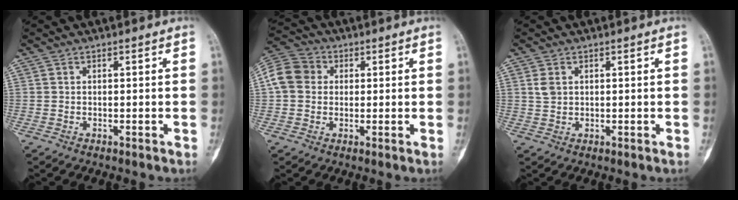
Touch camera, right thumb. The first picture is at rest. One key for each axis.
{"total": 8.1, "fx": 1.0, "fy": 6.9, "fz": 4.0, "tx": -0.069, "ty": 0.018, "tz": 0.007}
{"total": 2.2, "fx": 0.7, "fy": 1.6, "fz": 1.3, "tx": -0.023, "ty": 0.001, "tz": 0.018}